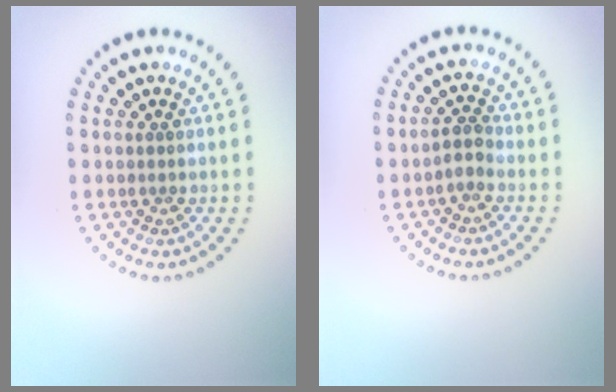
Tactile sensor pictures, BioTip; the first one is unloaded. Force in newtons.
{"total": 1.5, "press": 1.3, "slide": 0.8}